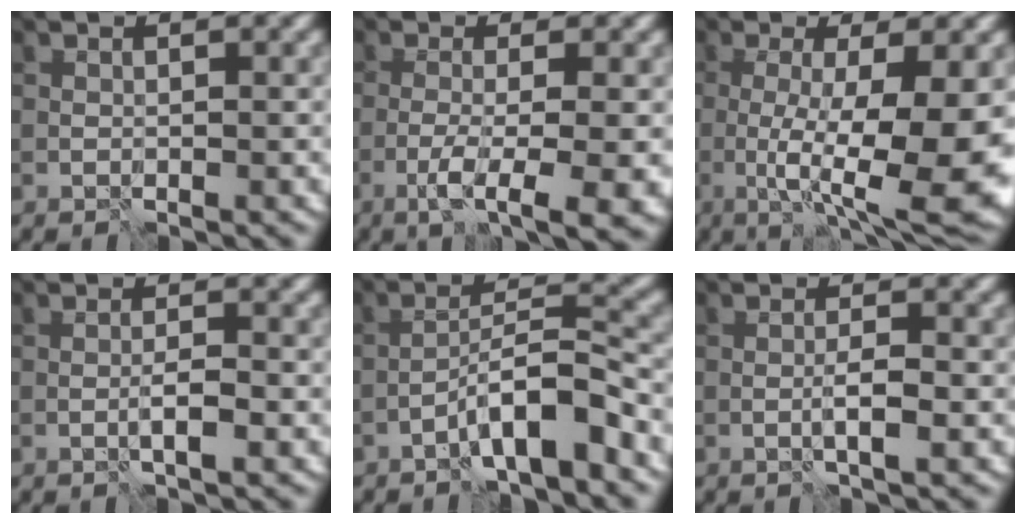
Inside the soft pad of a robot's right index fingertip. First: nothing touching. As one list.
[{"total": 7.1, "force": [-3.4, 1.8, 6.0], "torque": [-0.084, -0.004, -0.056]}, {"total": 11.5, "force": [-1.7, 2.8, 11.0], "torque": [-0.164, -0.020, -0.019]}, {"total": 1.5, "force": [-0.5, 0.1, 1.4], "torque": [-0.024, 0.003, -0.011]}, {"total": 5.0, "force": [-2.9, 0.8, 3.9], "torque": [-0.063, 0.022, -0.053]}, {"total": 1.6, "force": [-0.4, 0.2, 1.6], "torque": [-0.028, 0.003, -0.010]}]